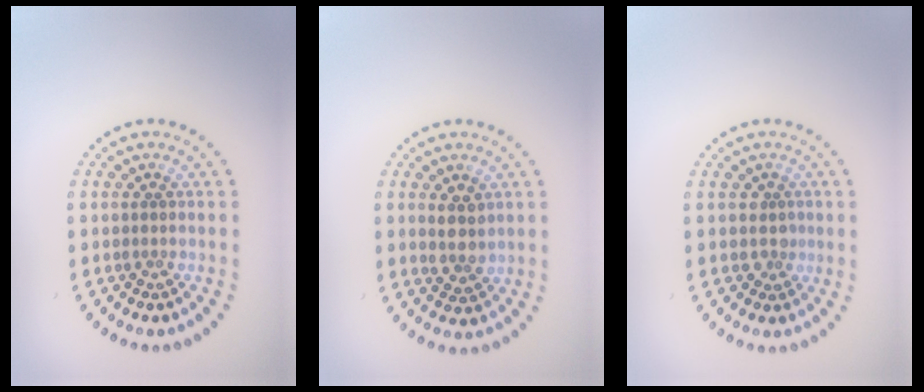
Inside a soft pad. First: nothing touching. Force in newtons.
{"total": 2.1, "press": 1.9, "slide": 1.0}
{"total": 1.4, "press": 1.0, "slide": 0.9}